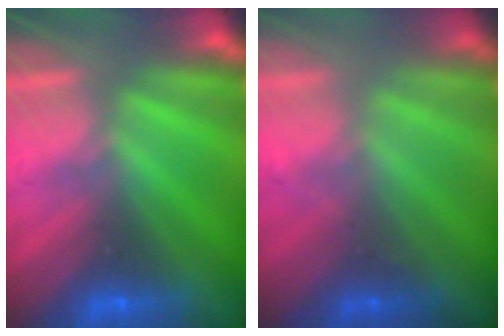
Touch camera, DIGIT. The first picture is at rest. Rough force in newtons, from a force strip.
{"total": 1.1}